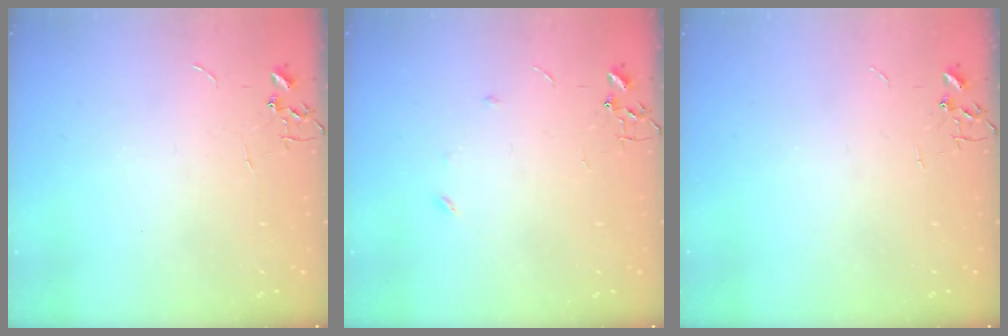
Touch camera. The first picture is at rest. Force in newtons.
{"total": 3.5, "press": 3.4, "slide": 0.7}
{"total": 0.0}